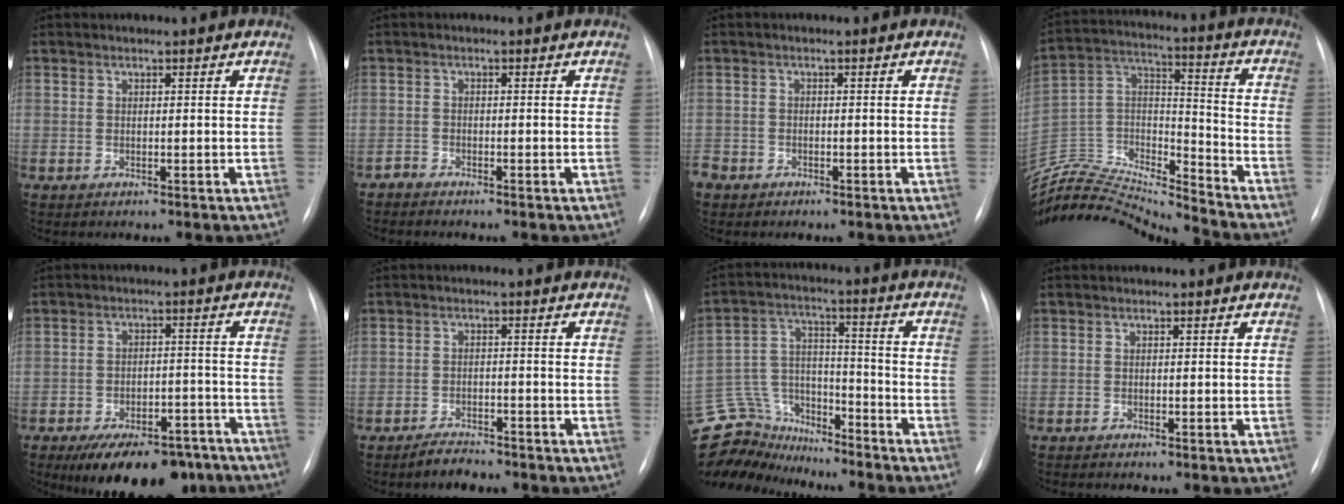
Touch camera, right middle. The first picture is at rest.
{"total": 1.0, "force": [-1.0, 0.0, -0.2], "torque": [0.006, -0.003, -0.021]}
{"total": 3.6, "force": [-2.5, 2.5, 0.8], "torque": [-0.017, 0.001, -0.049]}
{"total": 21.9, "force": [-21.2, 0.5, 5.3], "torque": [-0.104, 0.027, -0.365]}
{"total": 15.6, "force": [-12.1, 6.5, 7.4], "torque": [-0.098, 0.013, -0.164]}
{"total": 3.2, "force": [-2.9, 0.8, 1.0], "torque": [-0.029, -0.006, -0.047]}
{"total": 14.3, "force": [-13.5, 4.6, 1.1], "torque": [-0.035, 0.055, -0.235]}
{"total": 1.0, "force": [-0.9, 0.0, 0.4], "torque": [-0.005, -0.001, -0.012]}